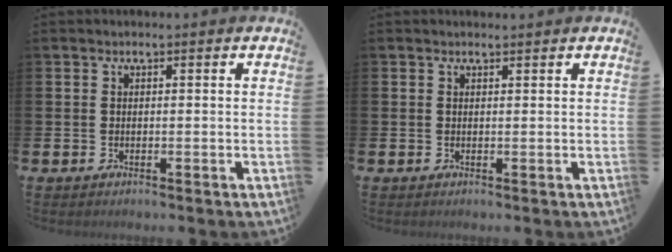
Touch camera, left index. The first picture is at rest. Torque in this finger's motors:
{"motor_torque": [-0.14, 0.13, -0.01, -0.01]}